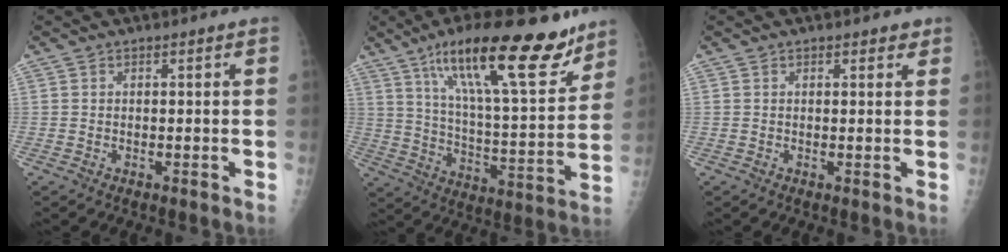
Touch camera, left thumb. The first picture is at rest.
{"total": 24.3, "force": [15.6, 6.3, 17.5], "torque": [-0.249, -0.063, 0.253]}
{"total": 1.7, "force": [1.2, 0.9, 0.9], "torque": [0.001, -0.004, 0.011]}